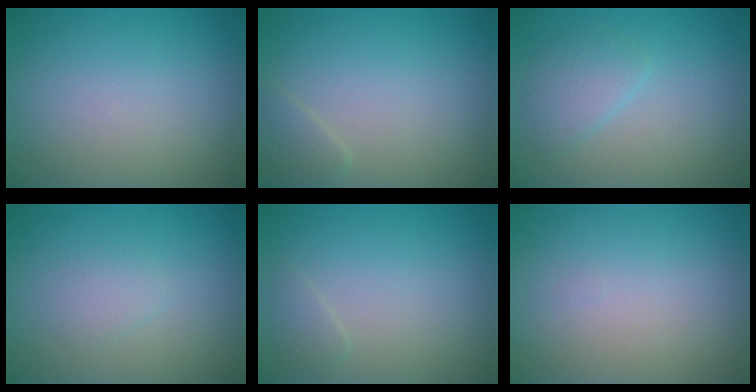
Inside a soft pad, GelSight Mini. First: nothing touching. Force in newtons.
{"total": 1.2, "press": 1.2, "slide": 0.0}
{"total": 2.2, "press": 2.1, "slide": 0.1}
{"total": 1.1, "press": 1.1, "slide": 0.1}
{"total": 0.9, "press": 0.9, "slide": 0.0}
{"total": 0.0}